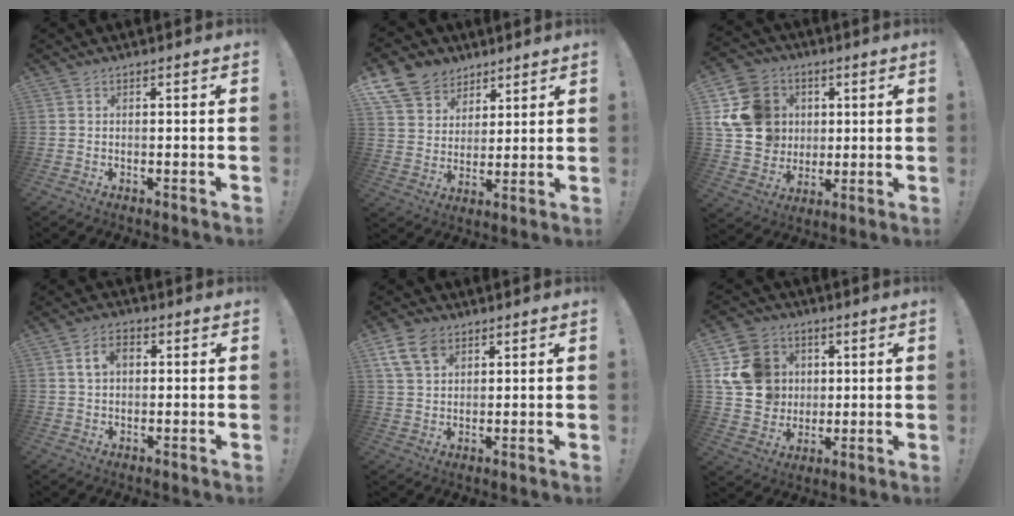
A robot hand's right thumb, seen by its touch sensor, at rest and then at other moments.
{"total": 11.6, "force": [7.5, 8.3, 3.0], "torque": [-0.058, -0.050, 0.152]}
{"total": 16.2, "force": [3.8, 14.2, 6.7], "torque": [-0.104, -0.003, 0.091]}
{"total": 6.4, "force": [1.5, 4.3, 4.4], "torque": [-0.066, 0.007, 0.026]}
{"total": 9.2, "force": [5.0, 5.9, 4.9], "torque": [-0.102, -0.012, 0.100]}
{"total": 15.2, "force": [4.0, 13.4, 6.0], "torque": [-0.093, -0.007, 0.090]}